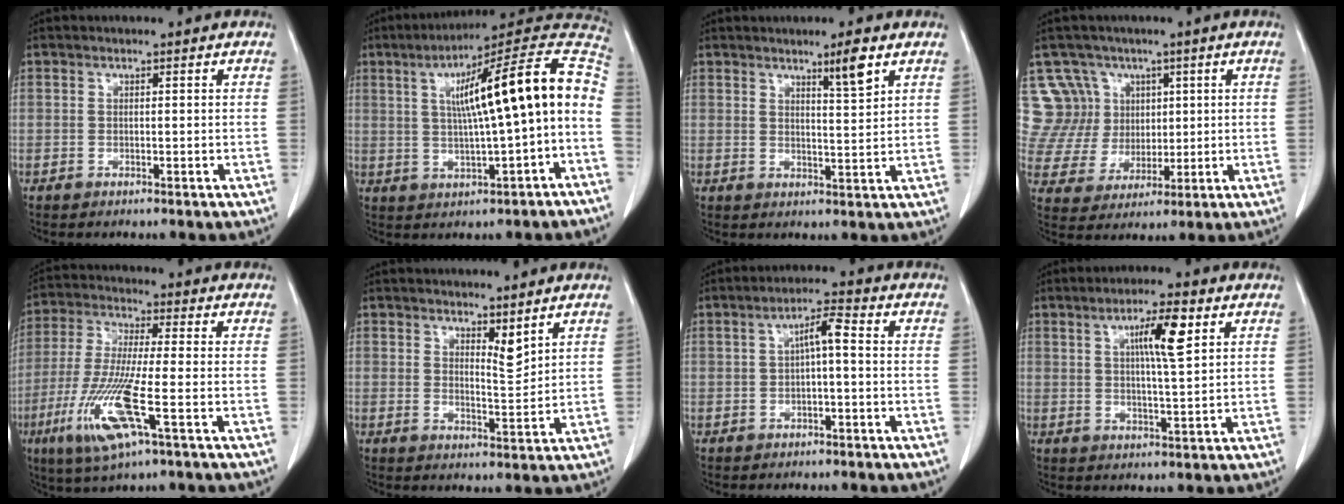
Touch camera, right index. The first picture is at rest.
{"total": 18.5, "force": [1.3, 1.5, 18.4], "torque": [-0.252, 0.046, 0.018]}
{"total": 4.4, "force": [2.9, -0.1, 3.3], "torque": [-0.053, -0.004, 0.052]}
{"total": 11.5, "force": [5.2, 10.3, 0.4], "torque": [-0.023, 0.046, 0.117]}
{"total": 12.5, "force": [-4.7, 0.6, 11.6], "torque": [-0.248, -0.027, -0.091]}
{"total": 3.2, "force": [2.5, 0.6, 1.9], "torque": [-0.035, -0.016, 0.048]}
{"total": 3.8, "force": [0.0, 0.5, 3.7], "torque": [-0.063, 0.015, 0.001]}
{"total": 6.8, "force": [2.6, 0.4, 6.3], "torque": [-0.109, 0.003, 0.044]}